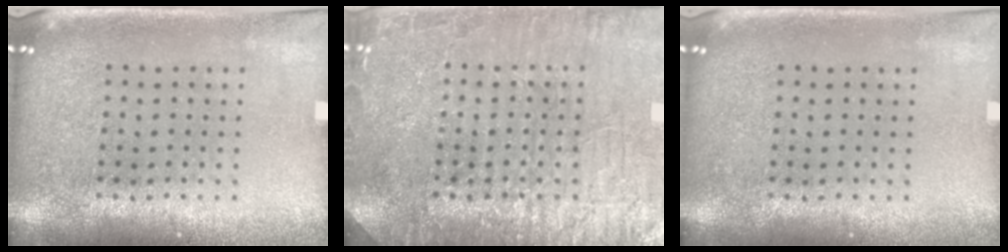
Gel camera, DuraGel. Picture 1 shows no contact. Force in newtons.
{"total": 7.0, "press": 6.9, "slide": 1.0}
{"total": 0.0}